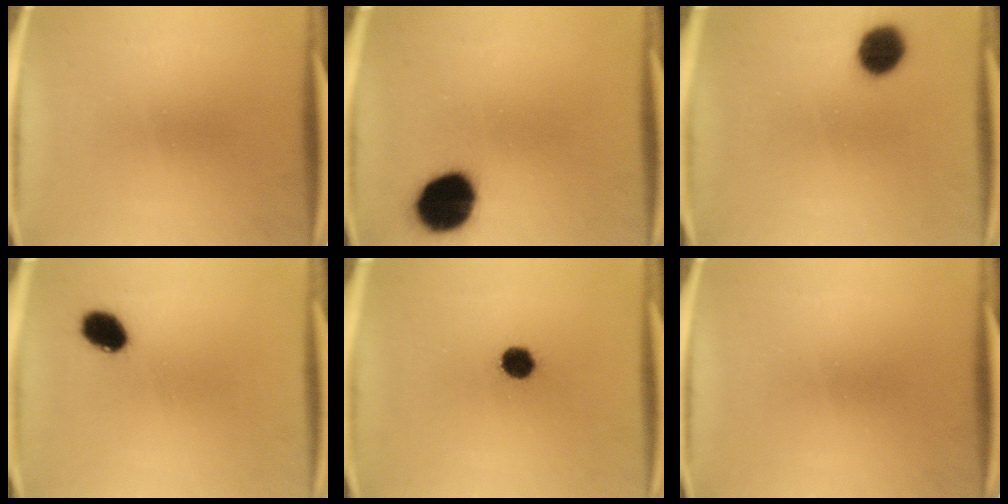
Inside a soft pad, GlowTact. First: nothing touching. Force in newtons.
{"total": 14.8}
{"total": 8.1}
{"total": 6.2}
{"total": 4.7}
{"total": 0.0}